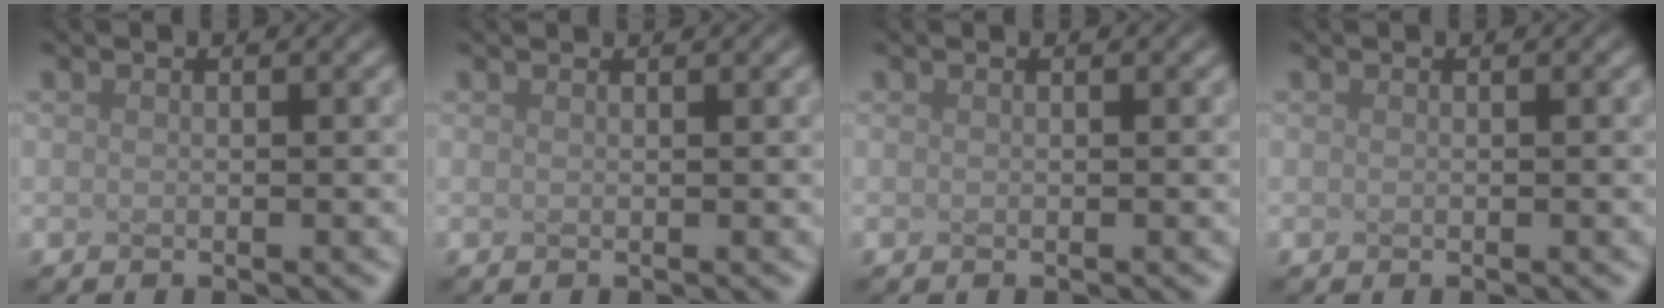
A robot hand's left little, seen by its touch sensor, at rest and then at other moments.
{"total": 1.0, "force": [0.9, 0.2, 0.2], "torque": [-0.003, -0.001, 0.003]}
{"total": 0.0}
{"total": 0.0}